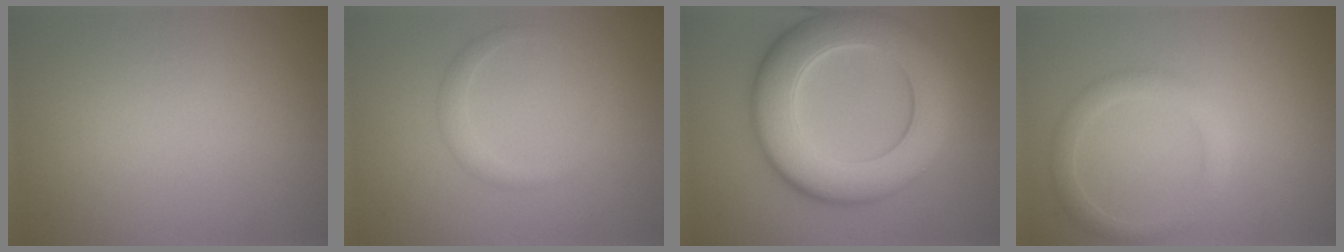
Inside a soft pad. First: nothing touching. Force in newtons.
{"total": 1.4, "press": 1.4, "slide": 0.0}
{"total": 10.1, "press": 10.1, "slide": 0.4}
{"total": 2.2, "press": 2.2, "slide": 0.1}